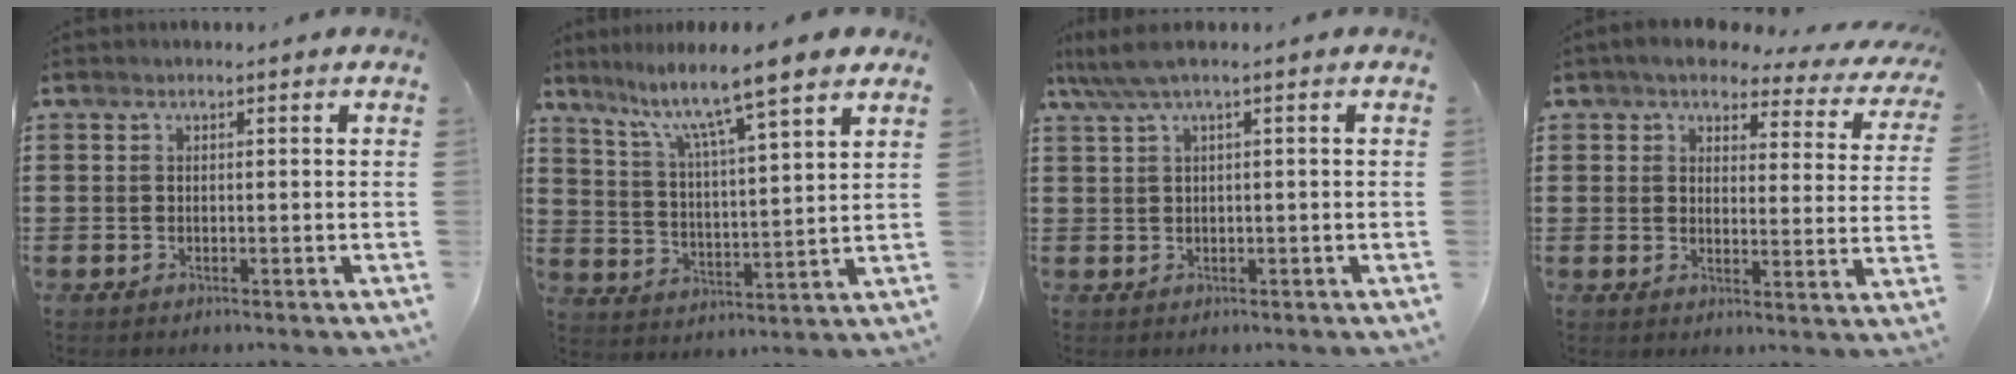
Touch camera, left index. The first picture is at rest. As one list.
[{"total": 8.6, "force": [7.0, -0.5, 4.9], "torque": [-0.114, -0.050, 0.109]}, {"total": 2.7, "force": [0.8, 0.2, 2.6], "torque": [-0.057, -0.004, 0.010]}, {"total": 5.0, "force": [4.3, 1.3, 2.1], "torque": [-0.055, -0.022, 0.071]}]